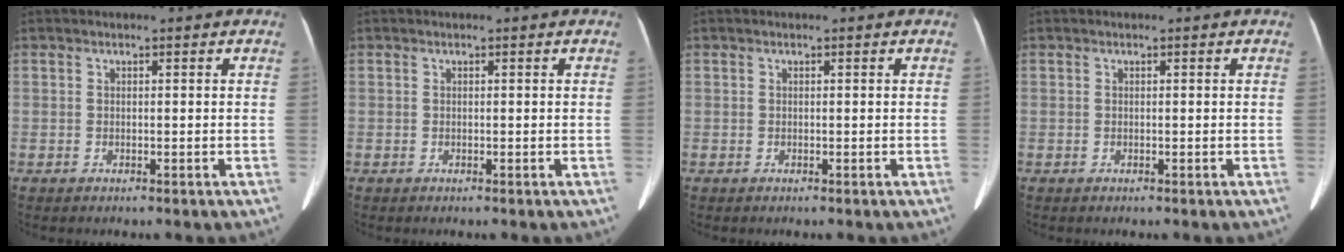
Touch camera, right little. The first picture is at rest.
{"total": 0.0}
{"total": 0.0}
{"total": 0.0}